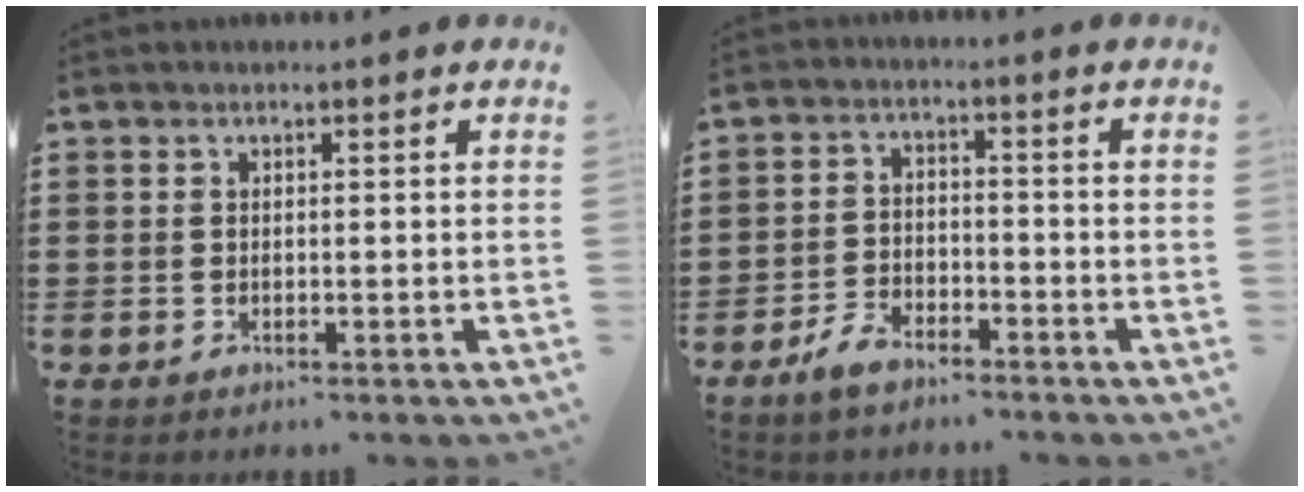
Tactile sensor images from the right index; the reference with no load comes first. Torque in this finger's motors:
{"motor_torque": [0.50, -0.80, 0.18, 0.03]}